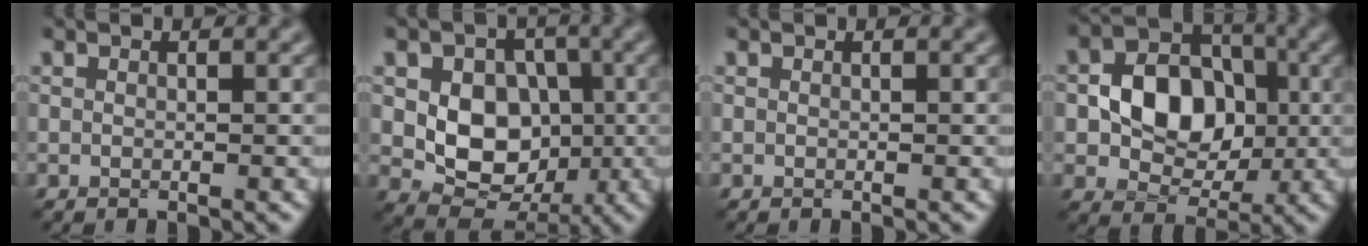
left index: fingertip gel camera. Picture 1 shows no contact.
{"total": 7.7, "force": [-0.2, 5.9, 4.9], "torque": [-0.077, -0.003, -0.010]}
{"total": 0.0}
{"total": 7.1, "force": [-0.3, 5.4, 4.5], "torque": [-0.069, 0.005, -0.015]}